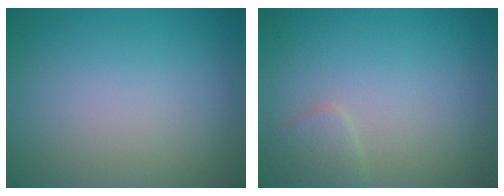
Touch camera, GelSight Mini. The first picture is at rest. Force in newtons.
{"total": 1.5, "press": 1.5, "slide": 0.0}